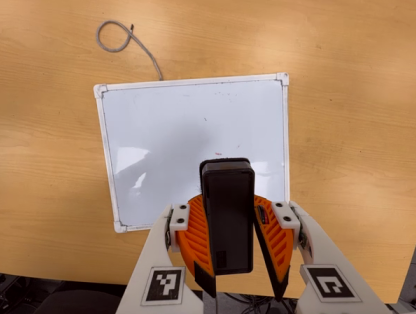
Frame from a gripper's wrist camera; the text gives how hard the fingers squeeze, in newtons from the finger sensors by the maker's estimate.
{"total": 9.6, "left": 9.9, "right": 9.3}